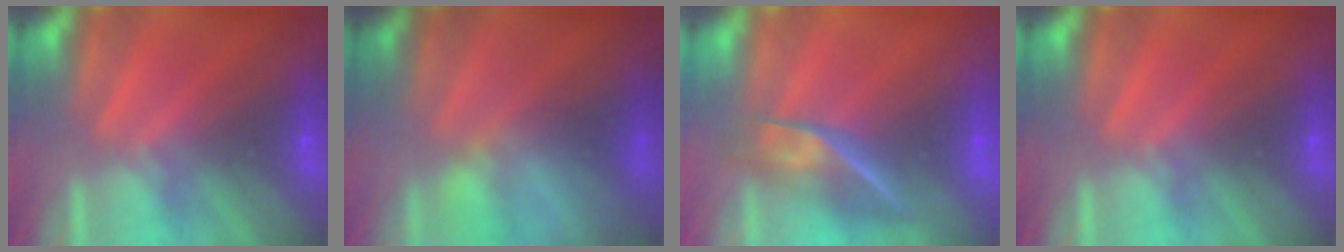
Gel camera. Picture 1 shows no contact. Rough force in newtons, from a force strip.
{"total": 4.7}
{"total": 2.5}
{"total": 0.0}